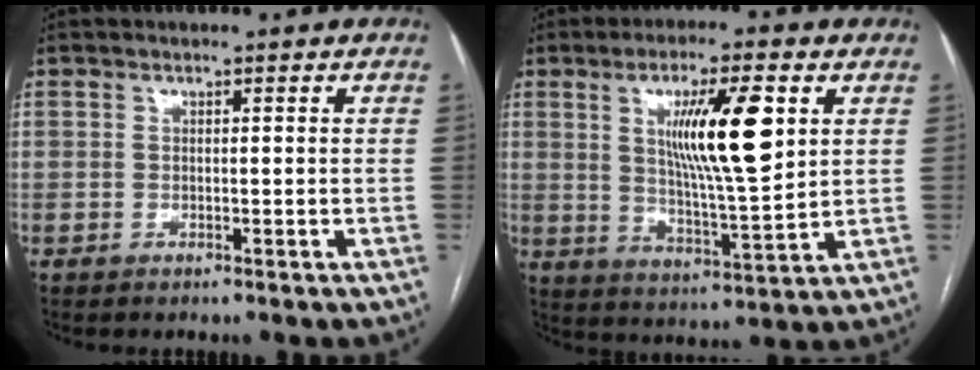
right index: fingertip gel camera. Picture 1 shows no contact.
{"total": 13.0, "force": [4.0, 1.6, 12.2], "torque": [-0.214, -0.003, 0.072]}